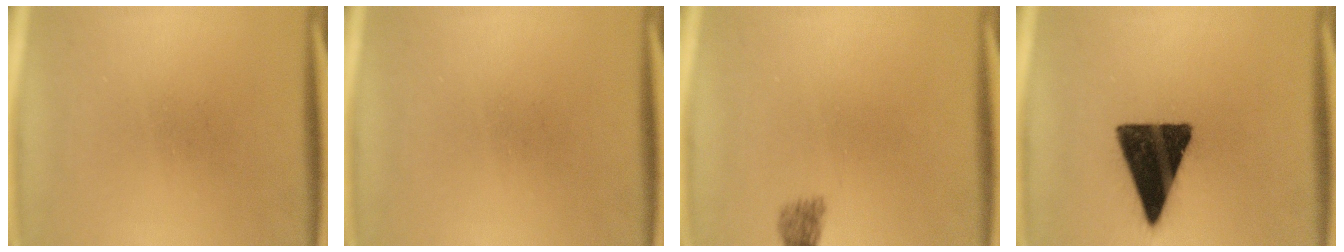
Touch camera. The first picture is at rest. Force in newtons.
{"total": 0.0}
{"total": 2.1}
{"total": 16.1}